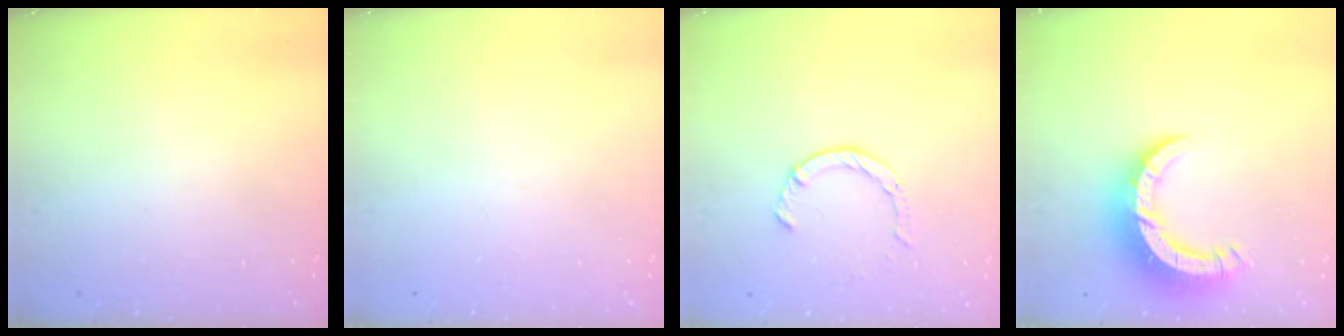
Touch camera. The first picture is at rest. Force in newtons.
{"total": 0.0}
{"total": 2.4, "press": 2.4, "slide": 0.2}
{"total": 10.0, "press": 9.9, "slide": 1.2}